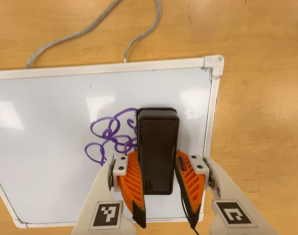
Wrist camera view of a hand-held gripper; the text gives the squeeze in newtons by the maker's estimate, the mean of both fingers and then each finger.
{"total": 14.3, "left": 14.9, "right": 13.7}